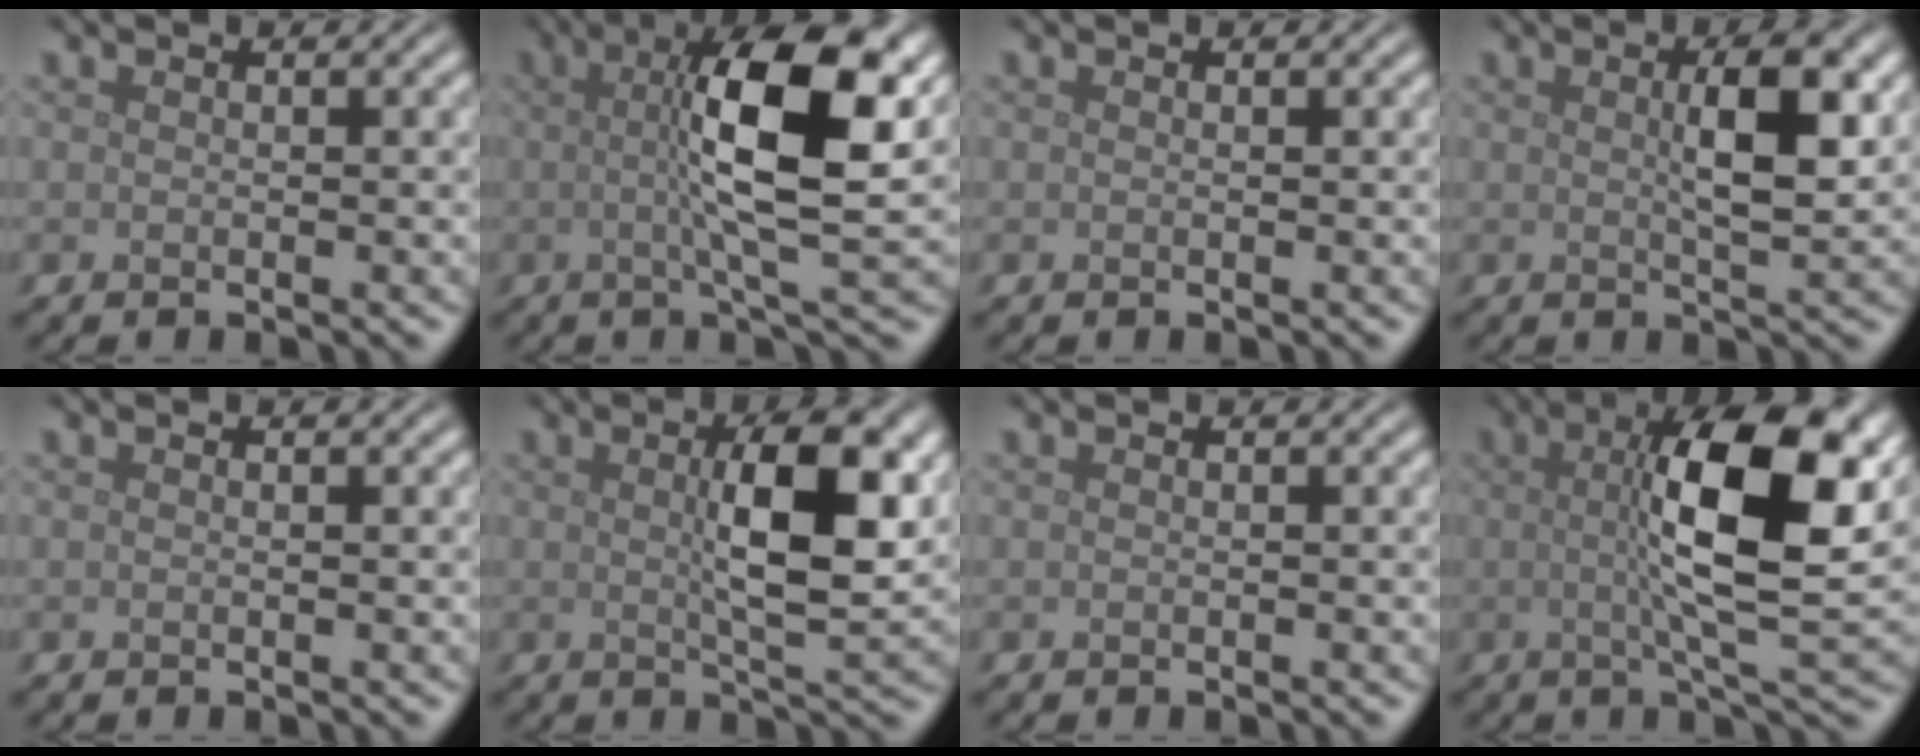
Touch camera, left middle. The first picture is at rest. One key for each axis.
{"total": 10.3, "fx": 1.4, "fy": 2.5, "fz": 9.9, "tx": -0.144, "ty": 0.011, "tz": 0.020}
{"total": 0.0}
{"total": 4.9, "fx": 1.0, "fy": 1.2, "fz": 4.6, "tx": -0.074, "ty": 0.005, "tz": 0.018}
{"total": 0.0}
{"total": 7.3, "fx": 1.2, "fy": 2.0, "fz": 7.0, "tx": -0.103, "ty": 0.004, "tz": 0.020}
{"total": 0.0}
{"total": 11.5, "fx": 1.9, "fy": 3.0, "fz": 11.0, "tx": -0.168, "ty": 0.007, "tz": 0.033}